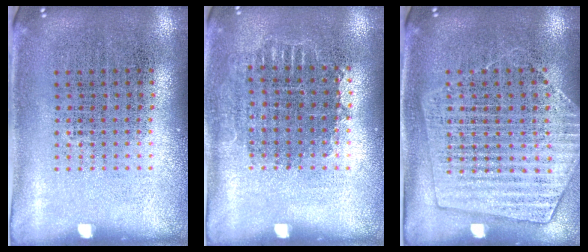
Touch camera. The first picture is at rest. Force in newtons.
{"total": 0.8, "press": 0.7, "slide": 0.3}
{"total": 1.5, "press": 1.5, "slide": 0.2}